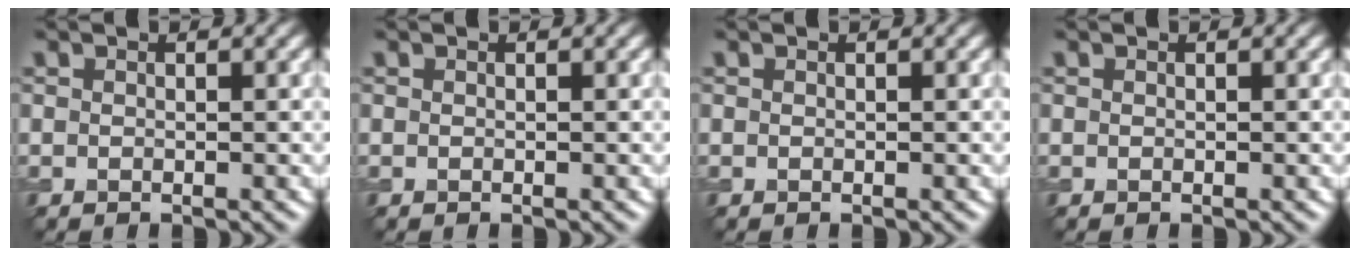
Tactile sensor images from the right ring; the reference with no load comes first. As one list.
[{"total": 0.0}, {"total": 0.0}, {"total": 0.0}]